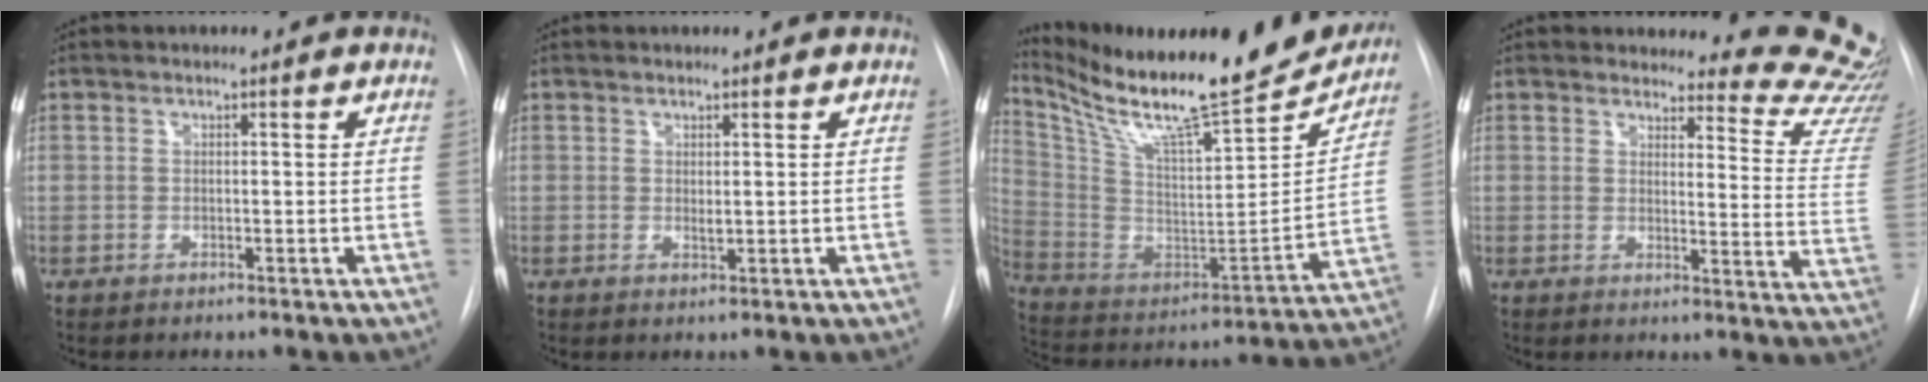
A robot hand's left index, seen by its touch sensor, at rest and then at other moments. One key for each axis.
{"total": 0.9, "fx": 0.2, "fy": 0.3, "fz": 0.8, "tx": -0.014, "ty": -0.007, "tz": 0.003}
{"total": 26.8, "fx": 23.0, "fy": 3.3, "fz": 13.3, "tx": -0.238, "ty": -0.062, "tz": 0.347}
{"total": 15.1, "fx": 14.9, "fy": 1.2, "fz": 1.5, "tx": 0.017, "ty": -0.158, "tz": 0.130}